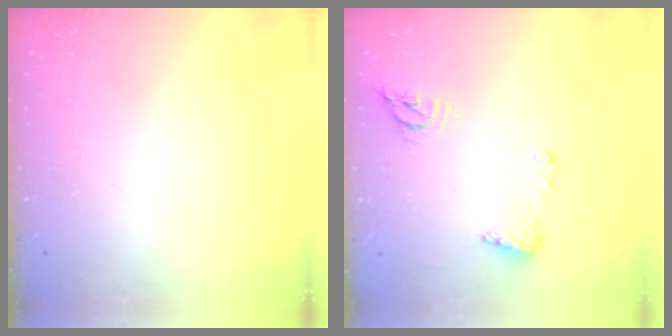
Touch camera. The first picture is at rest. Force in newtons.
{"total": 11.7, "press": 10.0, "slide": 6.1}